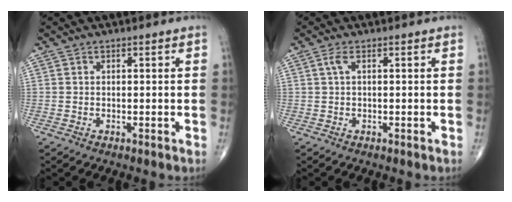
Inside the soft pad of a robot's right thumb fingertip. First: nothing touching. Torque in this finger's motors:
{"motor_torque": [0.18, 0.01, 0.23, 0.05, -0.03]}